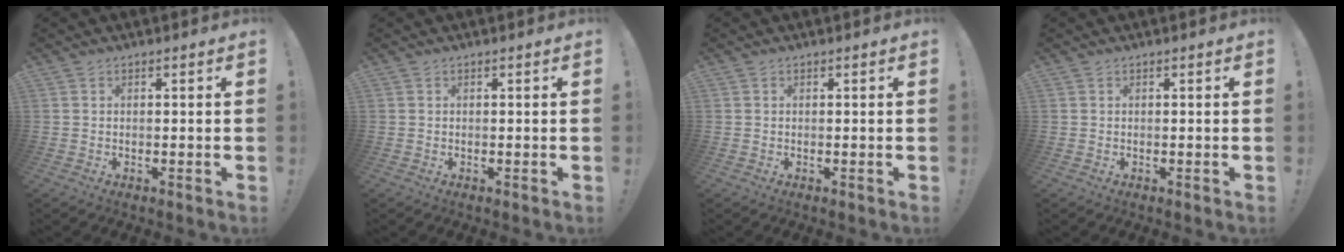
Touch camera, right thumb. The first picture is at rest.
{"total": 0.0}
{"total": 0.0}
{"total": 0.0}